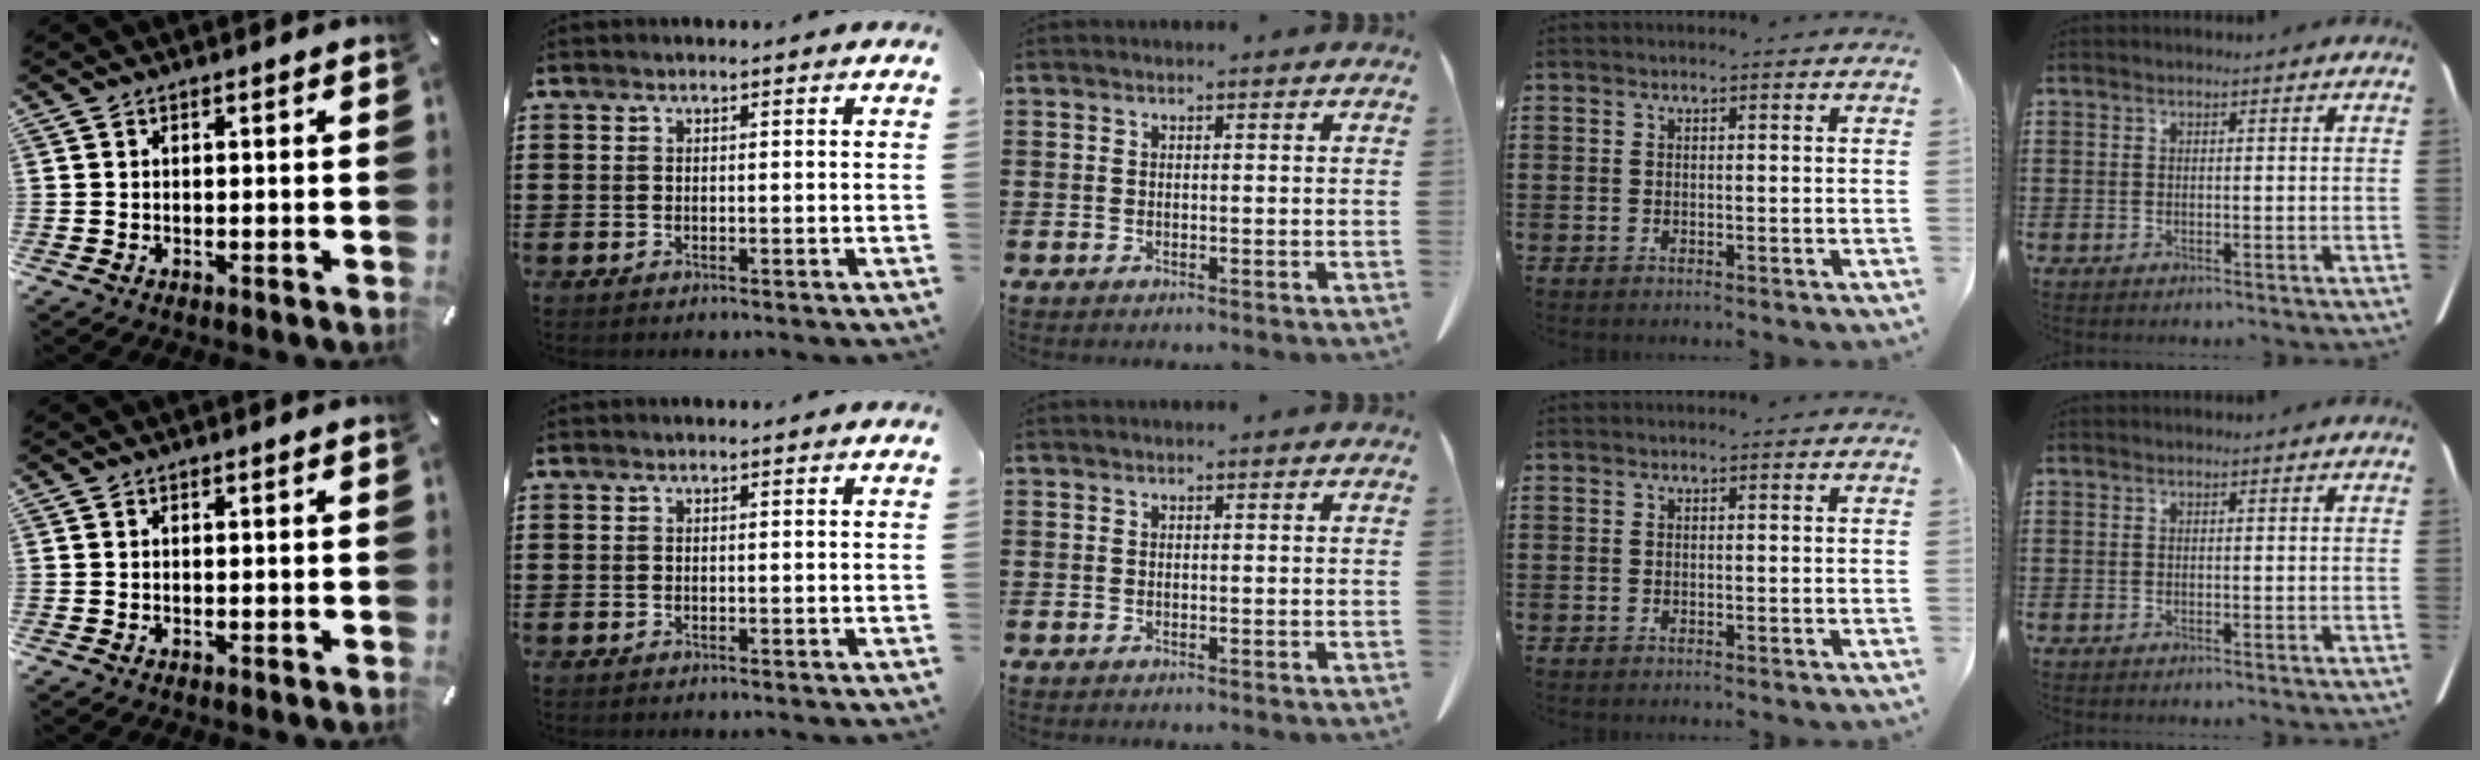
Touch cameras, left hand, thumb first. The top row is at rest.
{}